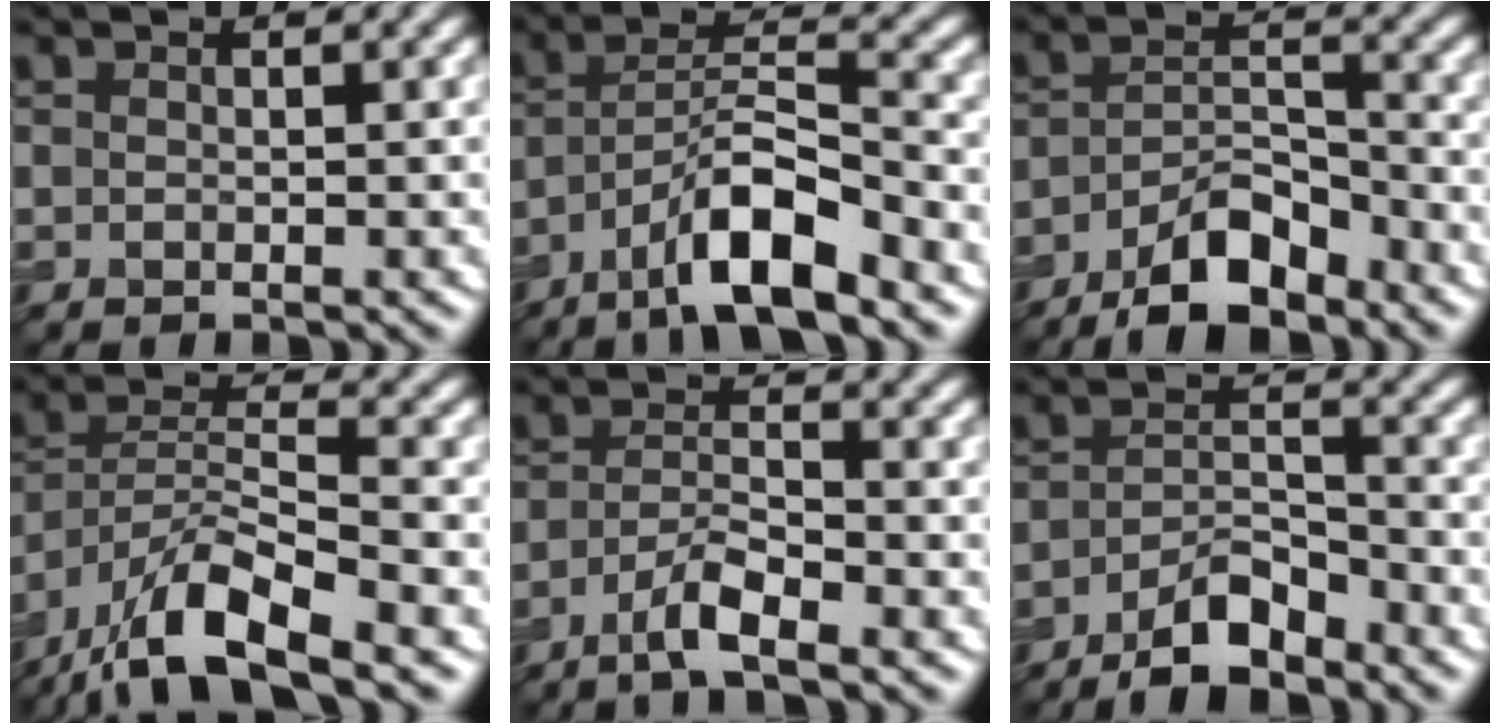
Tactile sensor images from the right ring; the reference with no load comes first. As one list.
[{"total": 8.0, "force": [-4.9, 1.9, 6.0], "torque": [-0.101, 0.018, -0.087]}, {"total": 6.8, "force": [-4.8, 2.4, 4.2], "torque": [-0.070, 0.005, -0.086]}, {"total": 11.9, "force": [-8.6, 3.5, 7.5], "torque": [-0.140, 0.003, -0.161]}, {"total": 3.8, "force": [-2.5, 0.7, 2.7], "torque": [-0.054, 0.008, -0.055]}, {"total": 5.3, "force": [-3.9, 1.6, 3.2], "torque": [-0.055, 0.002, -0.072]}]